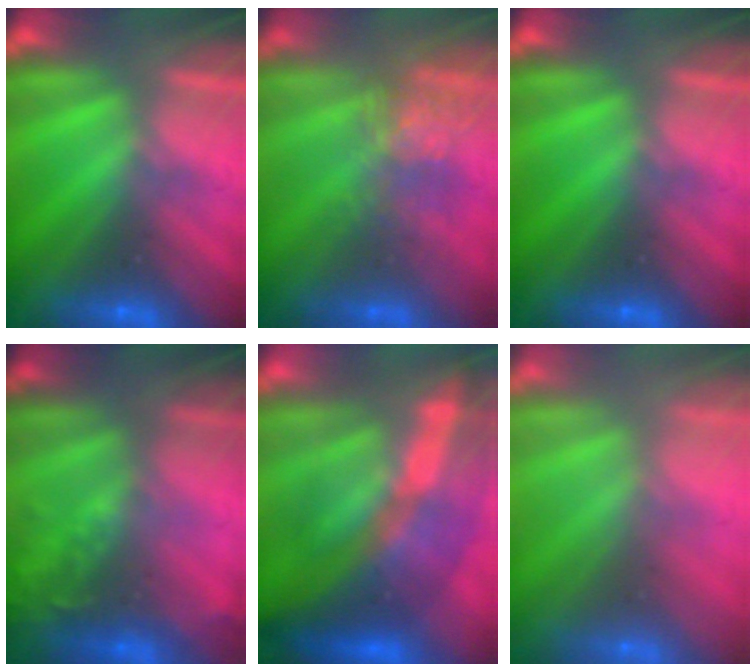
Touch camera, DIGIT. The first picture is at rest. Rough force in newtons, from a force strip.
{"total": 3.7}
{"total": 0.0}
{"total": 2.1}
{"total": 11.6}
{"total": 8.0}